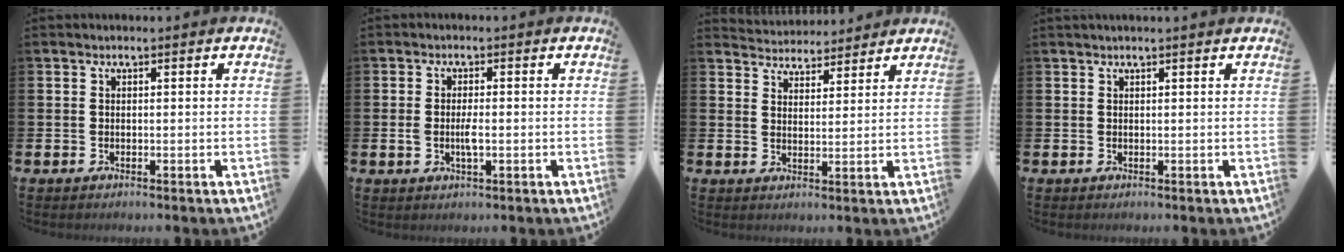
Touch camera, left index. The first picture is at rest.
{"total": 2.4, "force": [-0.3, 0.9, 2.2], "torque": [-0.034, -0.002, -0.007]}
{"total": 4.2, "force": [4.1, 0.9, -0.5], "torque": [-0.005, -0.028, 0.075]}
{"total": 0.7, "force": [0.6, -0.1, 0.2], "torque": [-0.002, -0.001, 0.011]}